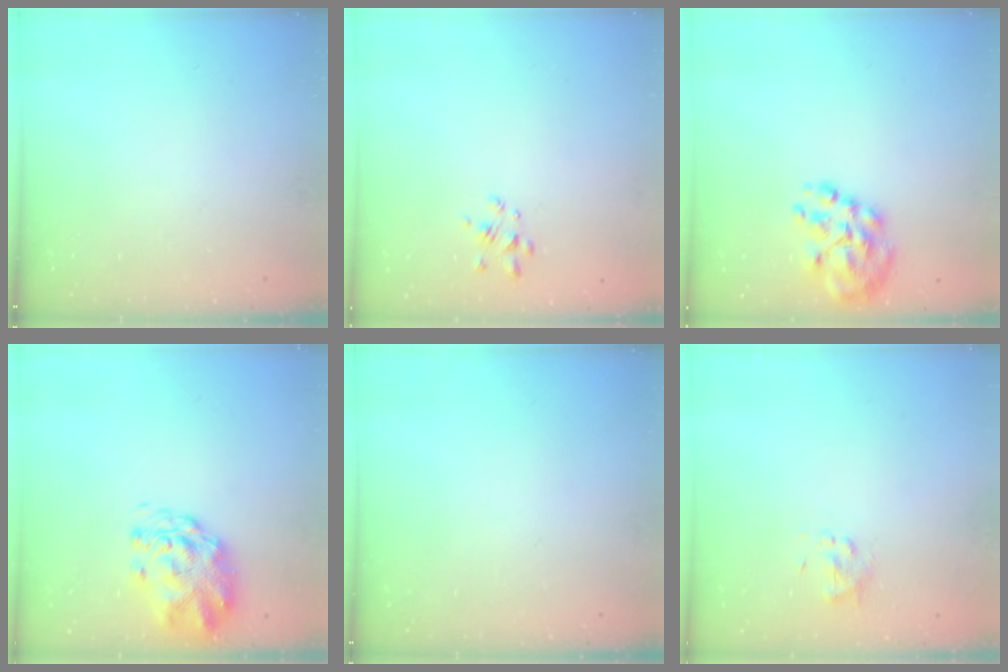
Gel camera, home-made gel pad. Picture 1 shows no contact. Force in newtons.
{"total": 2.7, "press": 2.4, "slide": 1.2}
{"total": 10.8, "press": 10.4, "slide": 2.9}
{"total": 3.0, "press": 2.8, "slide": 1.1}
{"total": 0.0}
{"total": 2.5, "press": 2.5, "slide": 0.6}